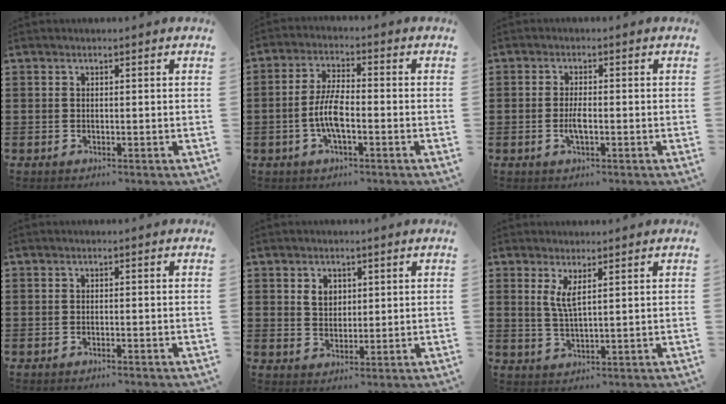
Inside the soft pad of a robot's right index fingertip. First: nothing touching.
{"total": 6.1, "force": [-1.7, 1.9, 5.6], "torque": [-0.131, -0.006, -0.040]}
{"total": 2.9, "force": [-0.8, 0.8, 2.7], "torque": [-0.056, -0.004, -0.015]}
{"total": 0.6, "force": [-0.6, -0.2, 0.3], "torque": [-0.007, -0.005, -0.010]}
{"total": 3.0, "force": [1.2, 2.3, 1.5], "torque": [-0.039, 0.008, 0.021]}
{"total": 3.3, "force": [1.5, 0.5, 2.9], "torque": [-0.062, -0.001, 0.026]}